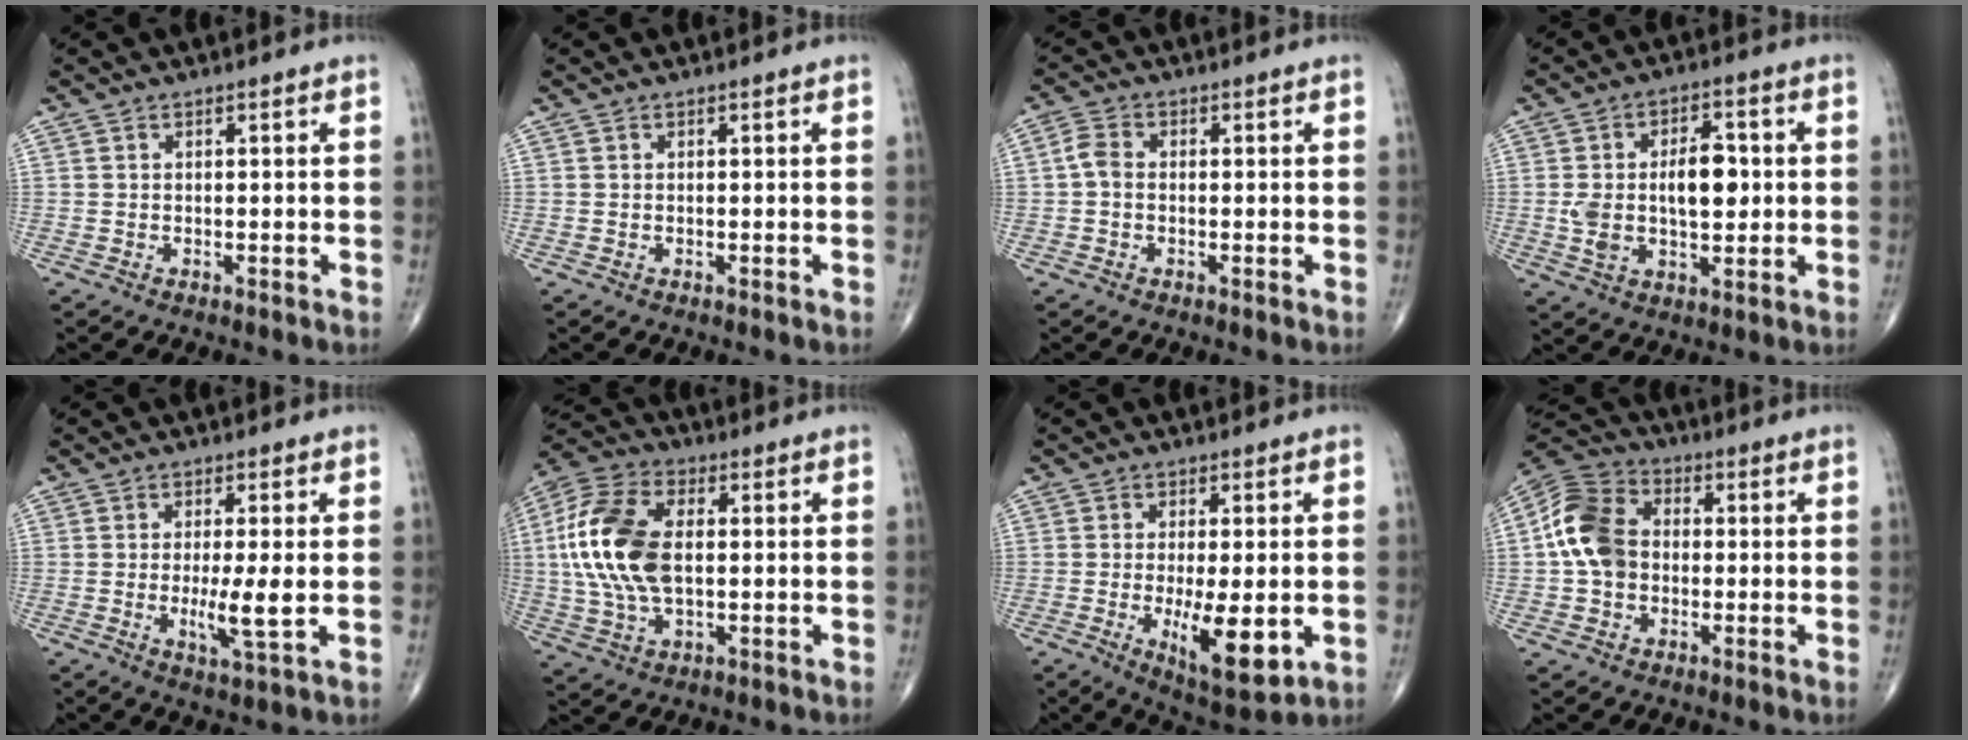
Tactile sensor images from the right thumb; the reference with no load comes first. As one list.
[{"total": 0.0}, {"total": 3.0, "force": [-0.2, 2.1, 2.1], "torque": [-0.040, 0.012, -0.010]}, {"total": 11.5, "force": [0.6, 6.2, 9.6], "torque": [-0.154, 0.014, 0.017]}, {"total": 6.2, "force": [-0.4, 0.8, 6.1], "torque": [-0.116, -0.017, -0.010]}, {"total": 17.1, "force": [1.1, 9.5, 14.2], "torque": [-0.308, 0.012, 0.018]}, {"total": 11.0, "force": [-2.1, 3.7, 10.1], "torque": [-0.155, -0.025, -0.026]}, {"total": 11.3, "force": [-0.1, 8.6, 7.3], "torque": [-0.131, 0.031, -0.013]}]